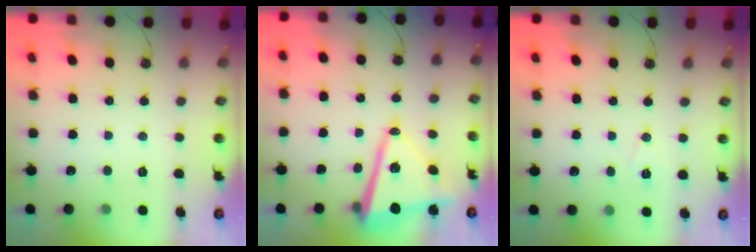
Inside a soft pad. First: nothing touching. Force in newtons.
{"total": 13.0, "press": 12.9, "slide": 1.8}
{"total": 6.1, "press": 4.2, "slide": 4.4}